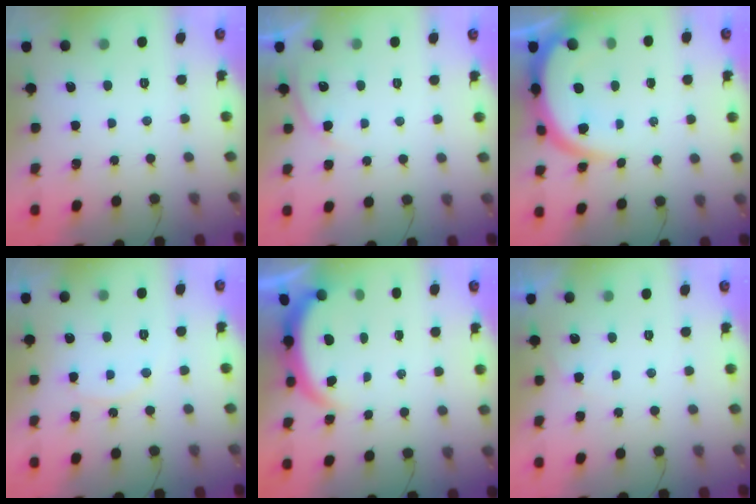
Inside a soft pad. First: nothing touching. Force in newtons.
{"total": 5.0, "press": 4.6, "slide": 1.8}
{"total": 9.5, "press": 9.4, "slide": 0.9}
{"total": 8.2, "press": 8.1, "slide": 0.5}
{"total": 3.9, "press": 3.9, "slide": 0.2}
{"total": 3.2, "press": 3.2, "slide": 0.0}